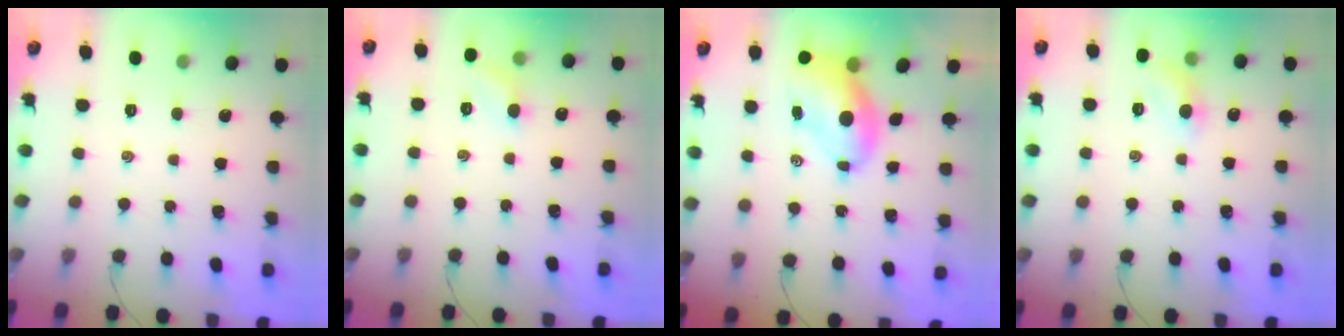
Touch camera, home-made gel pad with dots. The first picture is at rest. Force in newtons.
{"total": 6.7, "press": 6.4, "slide": 2.0}
{"total": 7.4, "press": 7.2, "slide": 2.0}
{"total": 6.2, "press": 6.1, "slide": 1.2}